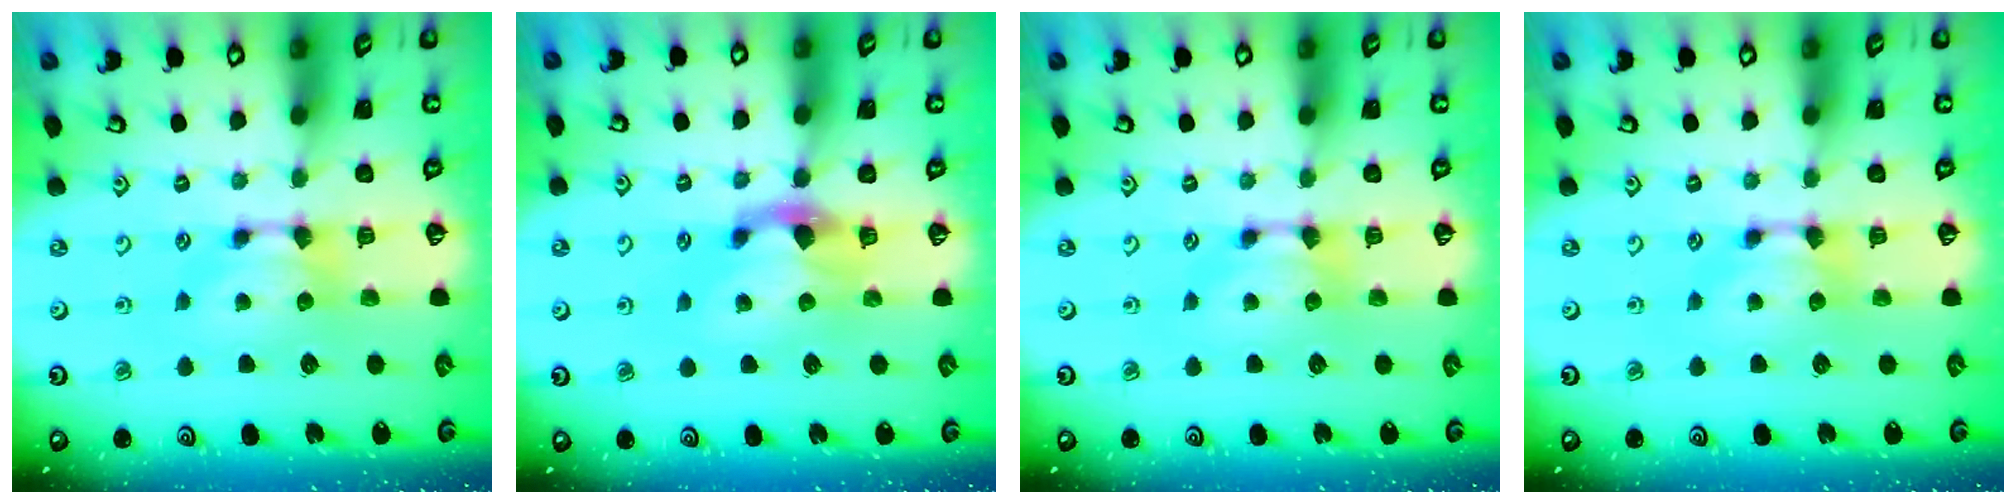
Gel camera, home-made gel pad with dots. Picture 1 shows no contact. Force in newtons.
{"total": 1.9, "press": 1.3, "slide": 1.4}
{"total": 0.0}
{"total": 0.0}